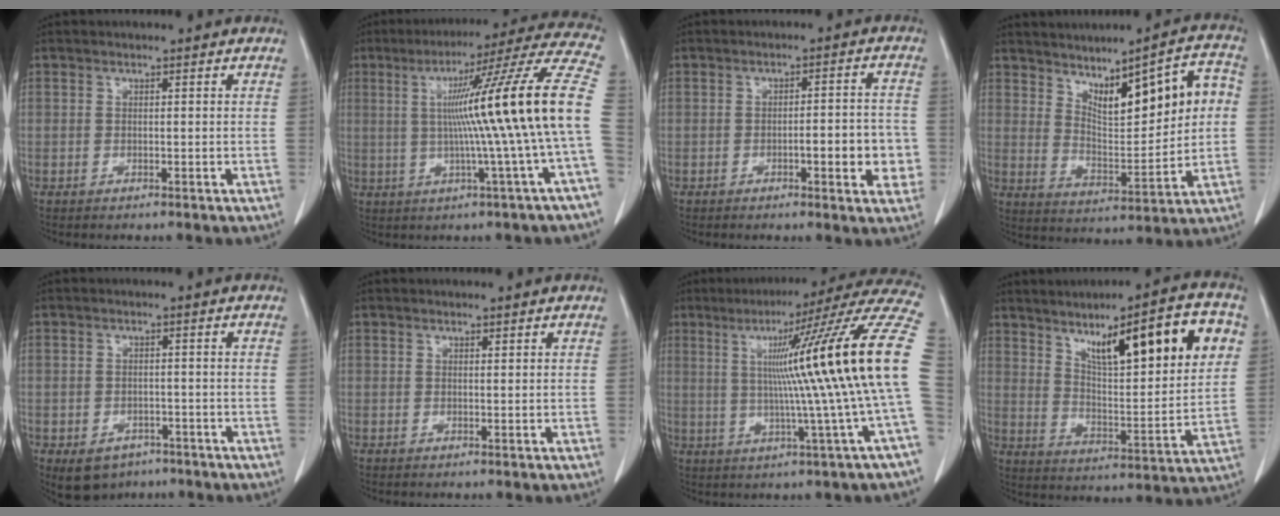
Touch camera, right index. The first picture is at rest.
{"total": 19.9, "force": [0.2, -2.3, 19.7], "torque": [-0.258, 0.022, -0.010]}
{"total": 7.0, "force": [-1.9, 1.6, 6.5], "torque": [-0.079, 0.007, -0.021]}
{"total": 12.8, "force": [4.0, 3.4, 11.7], "torque": [-0.172, 0.022, 0.077]}
{"total": 5.9, "force": [-3.7, 4.3, 1.9], "torque": [-0.029, 0.005, -0.045]}
{"total": 0.0}
{"total": 22.0, "force": [2.3, -2.4, 21.7], "torque": [-0.234, 0.032, 0.022]}
{"total": 19.3, "force": [8.6, 3.5, 16.9], "torque": [-0.238, 0.016, 0.135]}